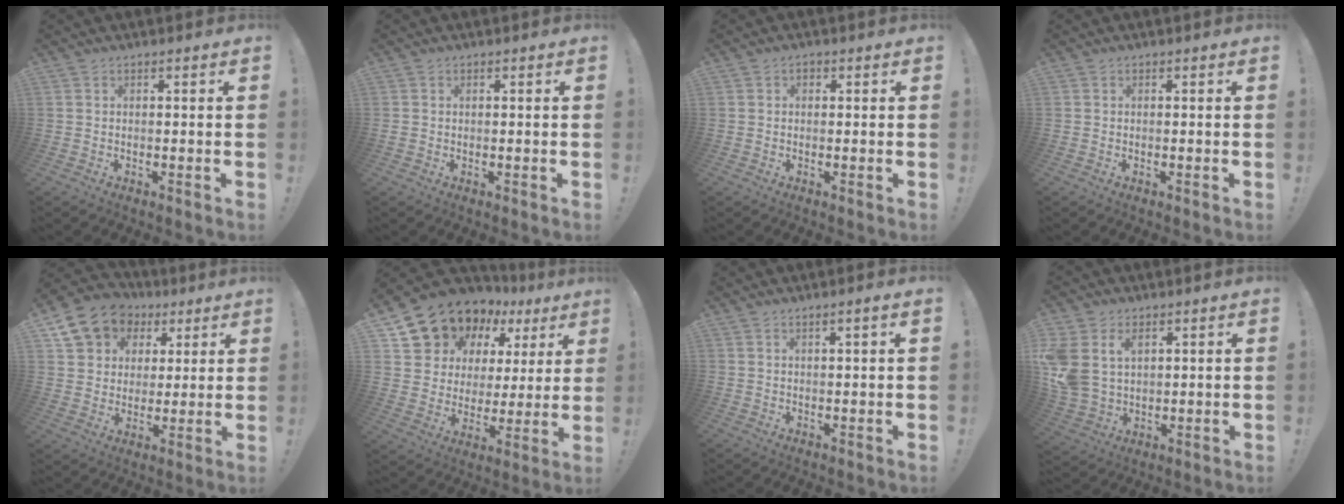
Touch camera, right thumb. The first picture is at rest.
{"total": 0.6, "force": [0.1, 0.6, 0.2], "torque": [-0.012, 0.006, 0.004]}
{"total": 1.0, "force": [0.0, 0.8, 0.6], "torque": [-0.006, 0.003, -0.002]}
{"total": 0.0}
{"total": 11.8, "force": [6.3, 9.3, 3.5], "torque": [-0.055, -0.041, 0.127]}
{"total": 12.3, "force": [9.8, 7.0, 2.5], "torque": [-0.049, -0.084, 0.193]}
{"total": 2.0, "force": [0.9, -0.1, 1.8], "torque": [-0.025, -0.004, 0.012]}
{"total": 10.3, "force": [4.3, 7.7, 5.3], "torque": [-0.114, -0.019, 0.088]}